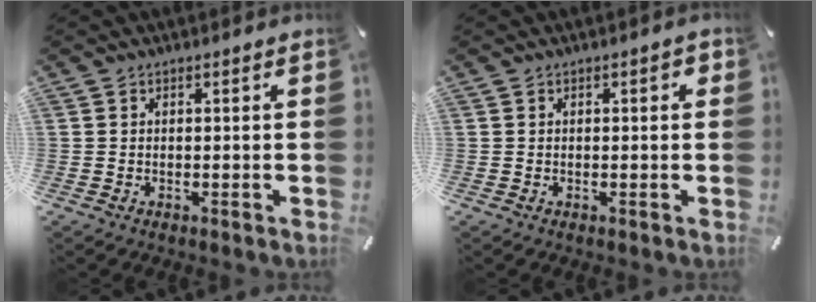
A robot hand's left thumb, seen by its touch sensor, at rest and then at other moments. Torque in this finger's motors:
{"motor_torque": [0.35, 0.42, 0.25, -0.17, 0.08]}